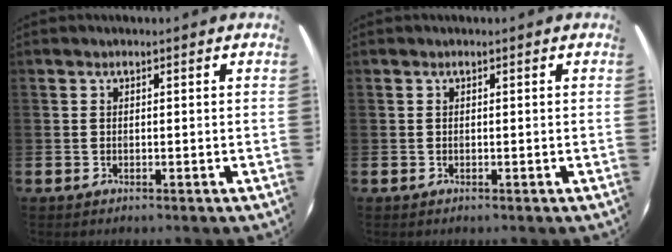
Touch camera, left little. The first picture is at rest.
{"total": 0.0}